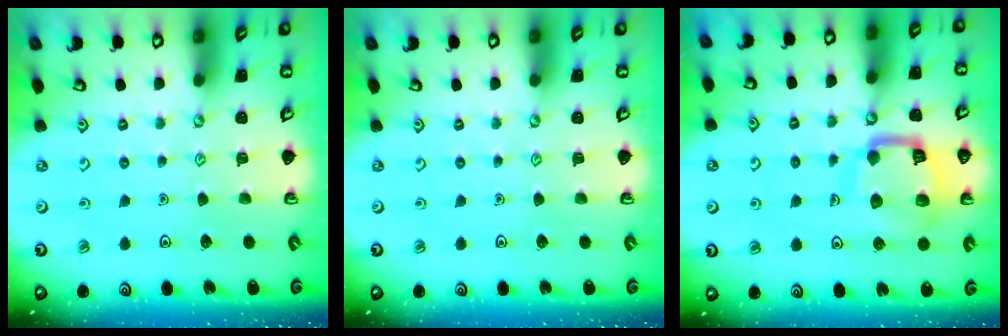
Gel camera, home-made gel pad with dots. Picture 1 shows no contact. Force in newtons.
{"total": 0.0}
{"total": 13.1, "press": 13.0, "slide": 1.5}